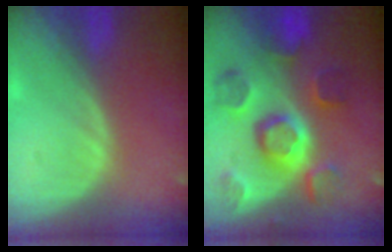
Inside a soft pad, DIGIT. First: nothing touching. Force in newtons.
{"total": 11.4, "press": 10.1, "slide": 5.3}